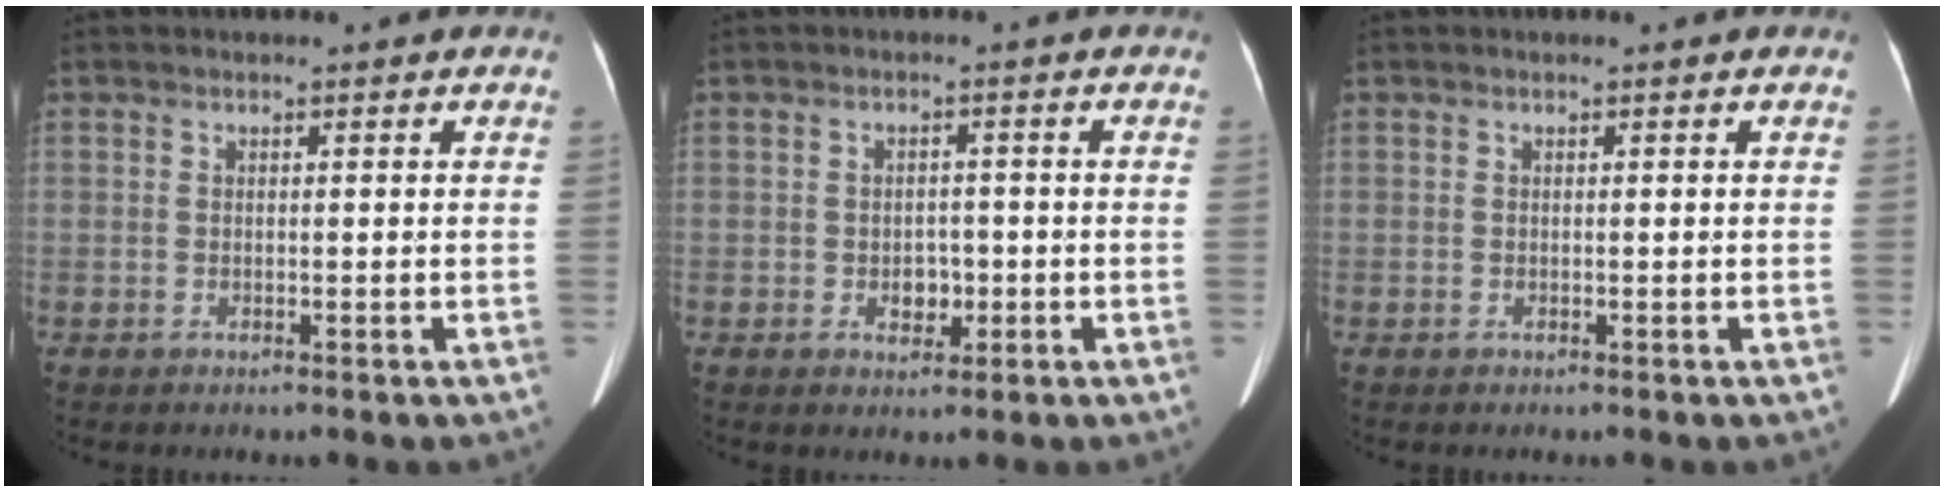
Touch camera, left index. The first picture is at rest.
{"total": 2.6, "force": [-0.7, 2.0, 1.6], "torque": [-0.022, 0.005, -0.004]}
{"total": 0.0}